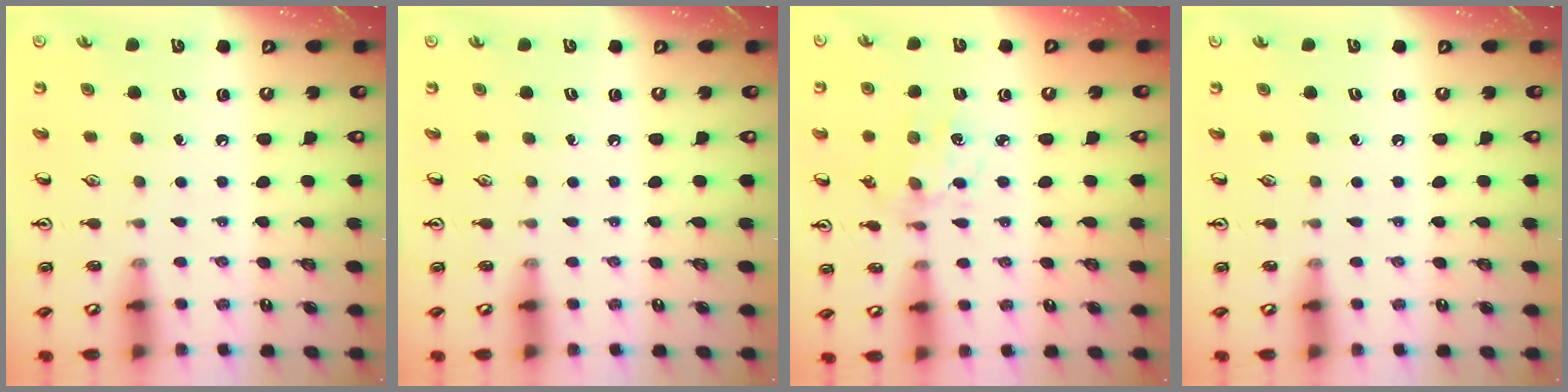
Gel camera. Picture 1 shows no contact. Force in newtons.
{"total": 0.0}
{"total": 2.5, "press": 2.5, "slide": 0.2}
{"total": 0.0}